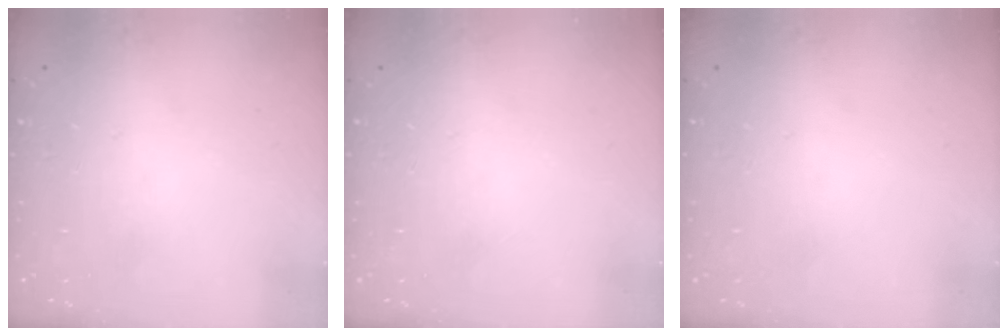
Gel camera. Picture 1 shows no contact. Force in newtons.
{"total": 0.0}
{"total": 0.0}